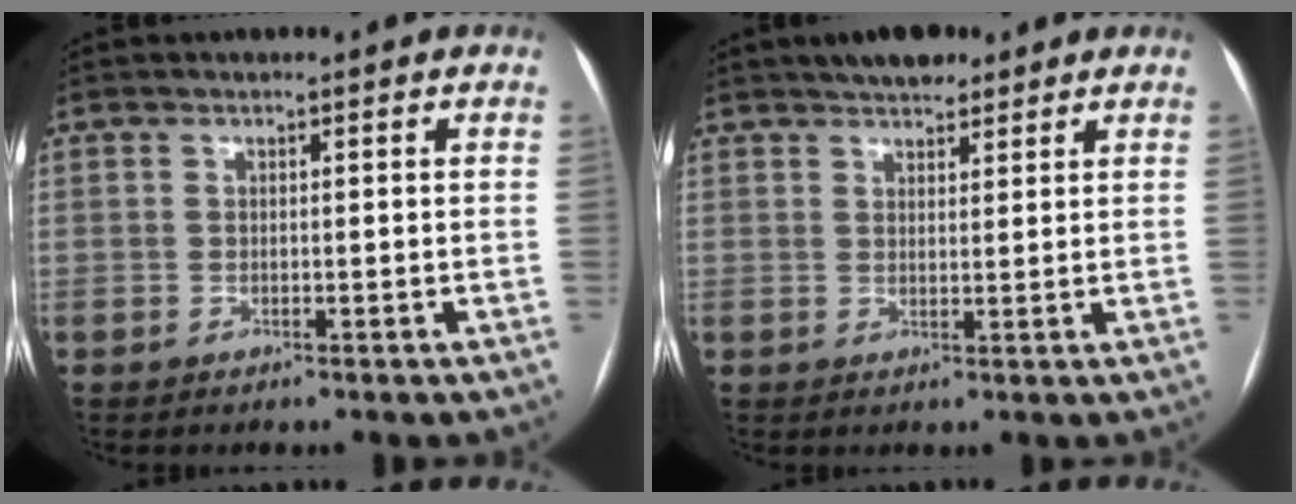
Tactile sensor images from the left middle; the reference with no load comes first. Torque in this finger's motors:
{"motor_torque": [0.10, -0.07, 0.03, 0.00]}